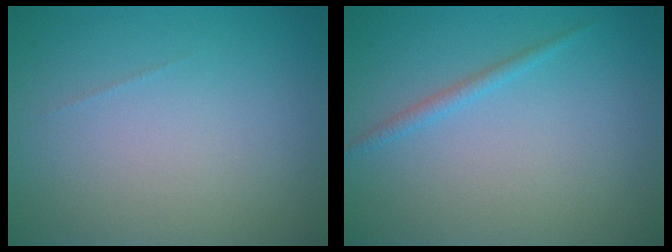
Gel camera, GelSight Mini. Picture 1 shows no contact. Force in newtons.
{"total": 1.1, "press": 1.1, "slide": 0.1}